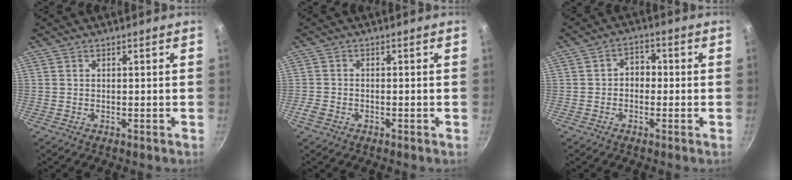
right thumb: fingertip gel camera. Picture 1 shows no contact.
{"total": 2.4, "force": [-1.4, 1.5, 1.3], "torque": [-0.037, 0.009, -0.030]}
{"total": 3.7, "force": [-0.5, 3.0, 2.2], "torque": [-0.009, 0.014, -0.016]}